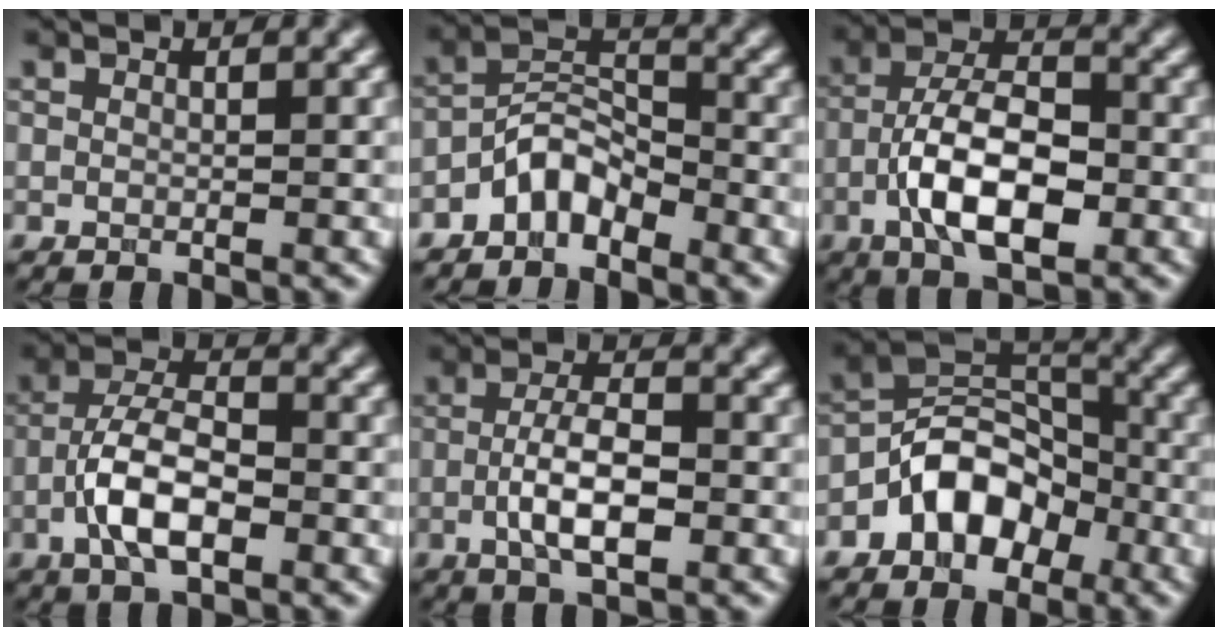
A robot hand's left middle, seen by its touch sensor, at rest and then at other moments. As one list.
[{"total": 3.9, "force": [-2.9, 1.7, 1.9], "torque": [-0.030, 0.017, -0.061]}, {"total": 8.1, "force": [-2.8, 3.5, 6.8], "torque": [-0.118, 0.010, -0.058]}, {"total": 5.7, "force": [-2.2, 2.4, 4.7], "torque": [-0.089, 0.007, -0.048]}, {"total": 4.8, "force": [-1.2, 1.6, 4.3], "torque": [-0.082, 0.002, -0.025]}, {"total": 6.5, "force": [-3.2, 4.3, 3.8], "torque": [-0.046, 0.011, -0.065]}]